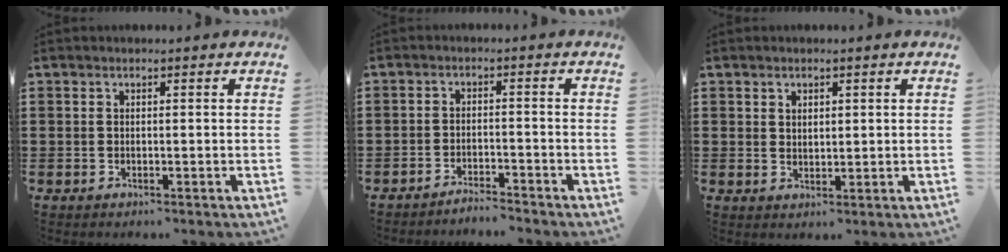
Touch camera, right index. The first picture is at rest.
{"total": 2.6, "force": [-2.6, 0.0, 0.0], "torque": [-0.005, 0.004, -0.055]}
{"total": 1.4, "force": [1.1, 0.9, 0.3], "torque": [-0.008, 0.002, 0.021]}